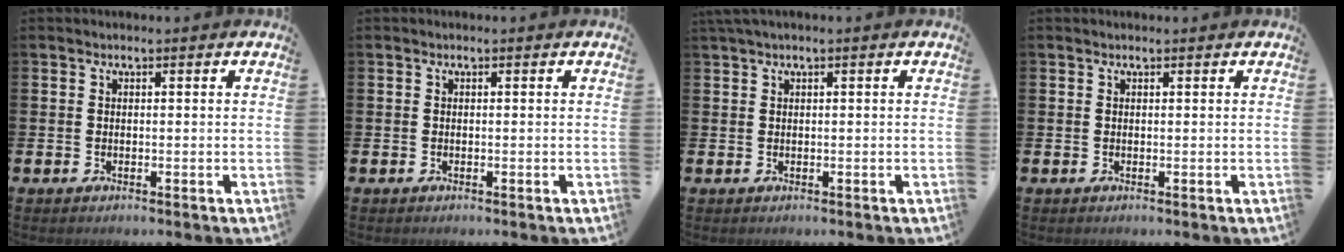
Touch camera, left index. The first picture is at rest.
{"total": 0.0}
{"total": 0.9, "force": [0.6, -0.1, 0.7], "torque": [-0.015, 0.002, 0.011]}
{"total": 0.0}